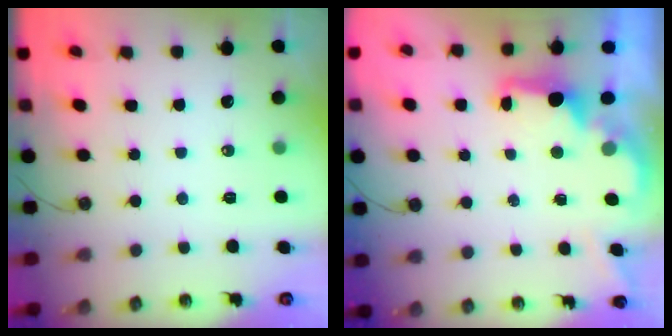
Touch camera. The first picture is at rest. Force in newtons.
{"total": 3.4, "press": 3.3, "slide": 0.5}